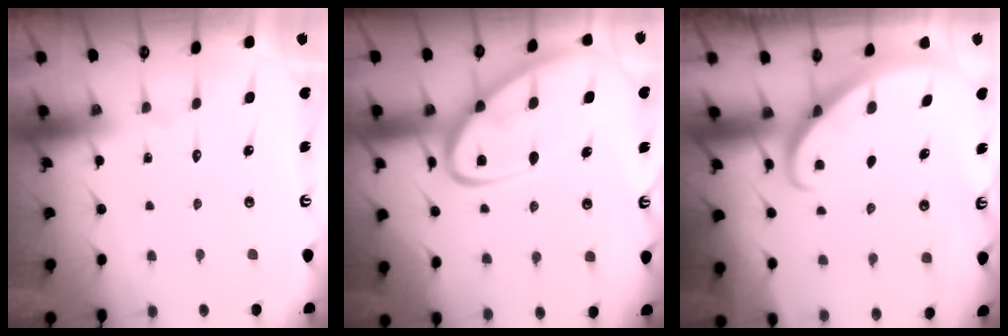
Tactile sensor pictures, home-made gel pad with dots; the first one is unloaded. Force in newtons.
{"total": 12.6, "press": 12.6, "slide": 1.1}
{"total": 2.8, "press": 2.8, "slide": 0.2}